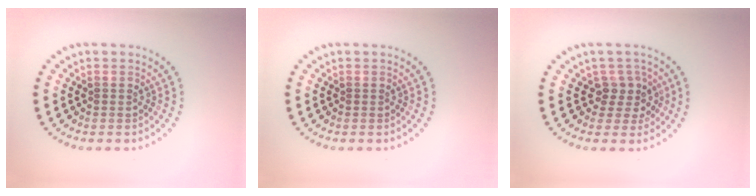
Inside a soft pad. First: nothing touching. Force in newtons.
{"total": 0.0}
{"total": 2.5, "press": 1.9, "slide": 1.6}